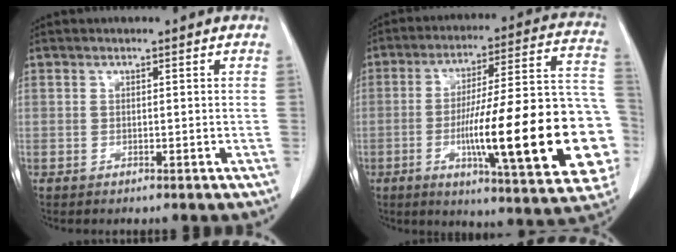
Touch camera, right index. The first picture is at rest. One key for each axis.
{"total": 27.4, "fx": -6.1, "fy": 3.8, "fz": 26.5, "tx": -0.306, "ty": 0.012, "tz": -0.085}